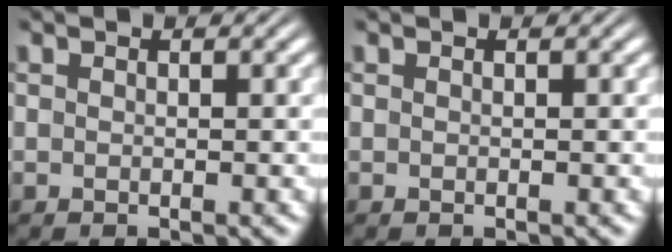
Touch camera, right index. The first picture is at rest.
{"total": 0.0}